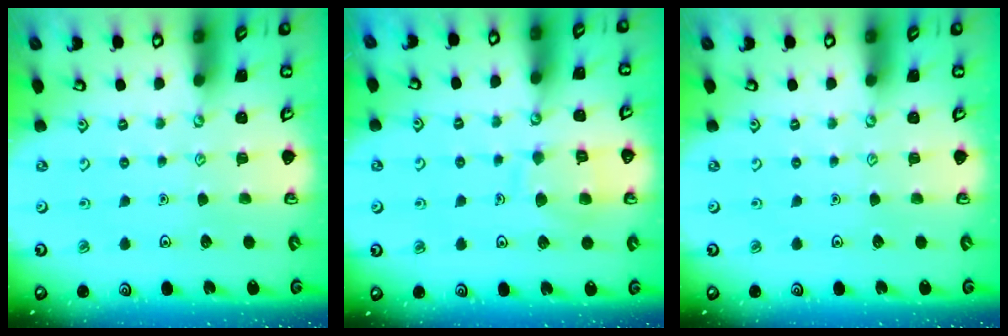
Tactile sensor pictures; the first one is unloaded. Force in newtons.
{"total": 9.0, "press": 9.0, "slide": 0.8}
{"total": 0.0}